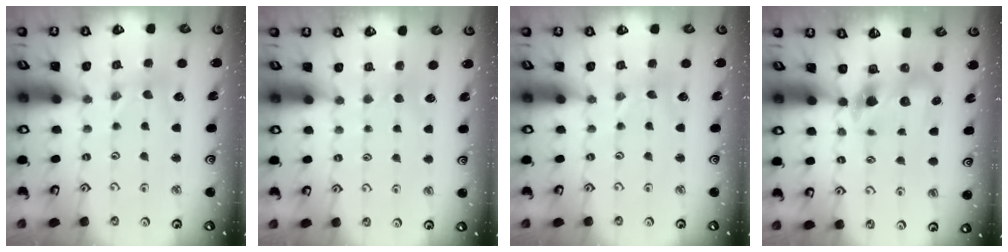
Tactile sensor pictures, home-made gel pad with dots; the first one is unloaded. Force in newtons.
{"total": 2.0, "press": 2.0, "slide": 0.3}
{"total": 0.0}
{"total": 6.0, "press": 6.0, "slide": 0.4}